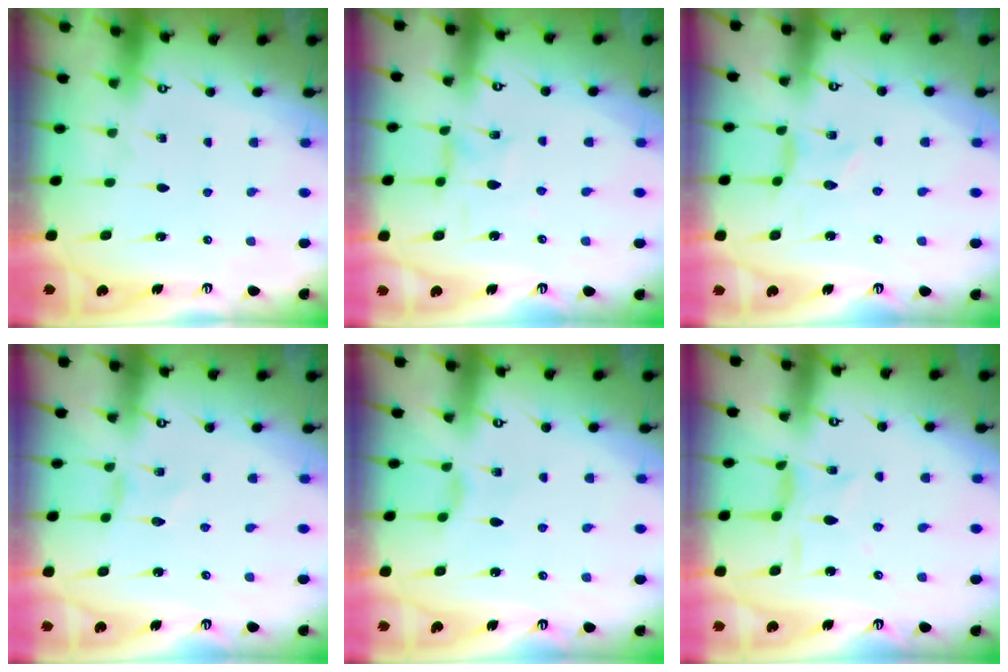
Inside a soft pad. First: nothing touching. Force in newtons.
{"total": 1.2, "press": 1.2, "slide": 0.2}
{"total": 0.0}
{"total": 0.0}
{"total": 1.6, "press": 1.5, "slide": 0.4}
{"total": 3.7, "press": 3.6, "slide": 0.6}